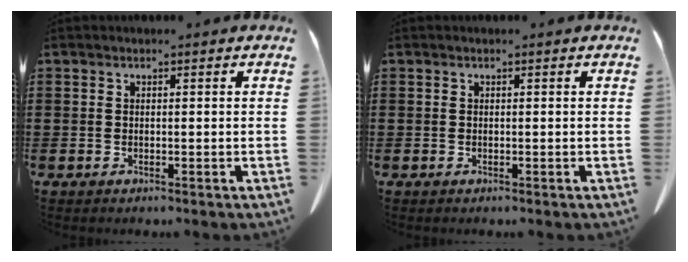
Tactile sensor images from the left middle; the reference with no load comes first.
{"total": 0.0}